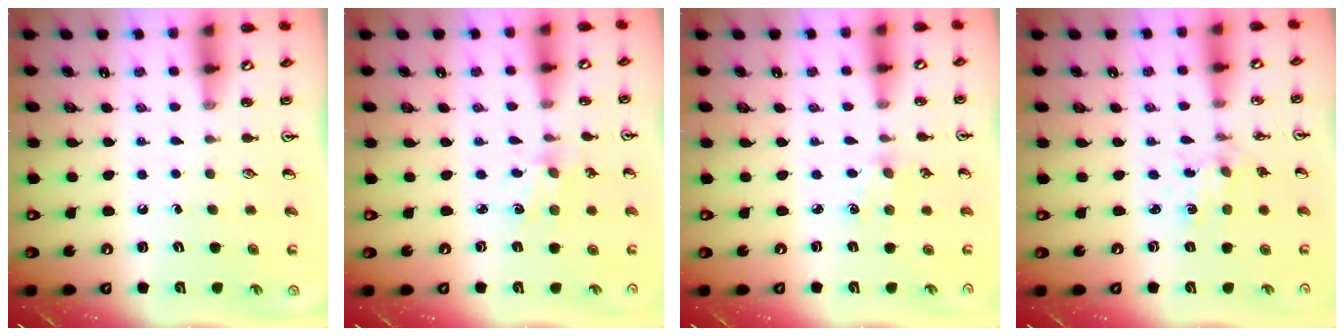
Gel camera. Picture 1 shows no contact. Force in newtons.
{"total": 1.6, "press": 1.5, "slide": 0.4}
{"total": 2.5, "press": 2.5, "slide": 0.4}
{"total": 1.8, "press": 1.8, "slide": 0.3}